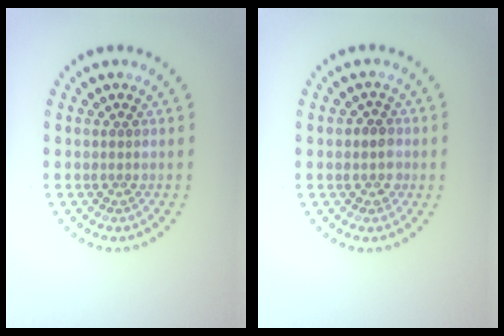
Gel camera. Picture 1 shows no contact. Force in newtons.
{"total": 2.0, "press": 1.9, "slide": 0.5}